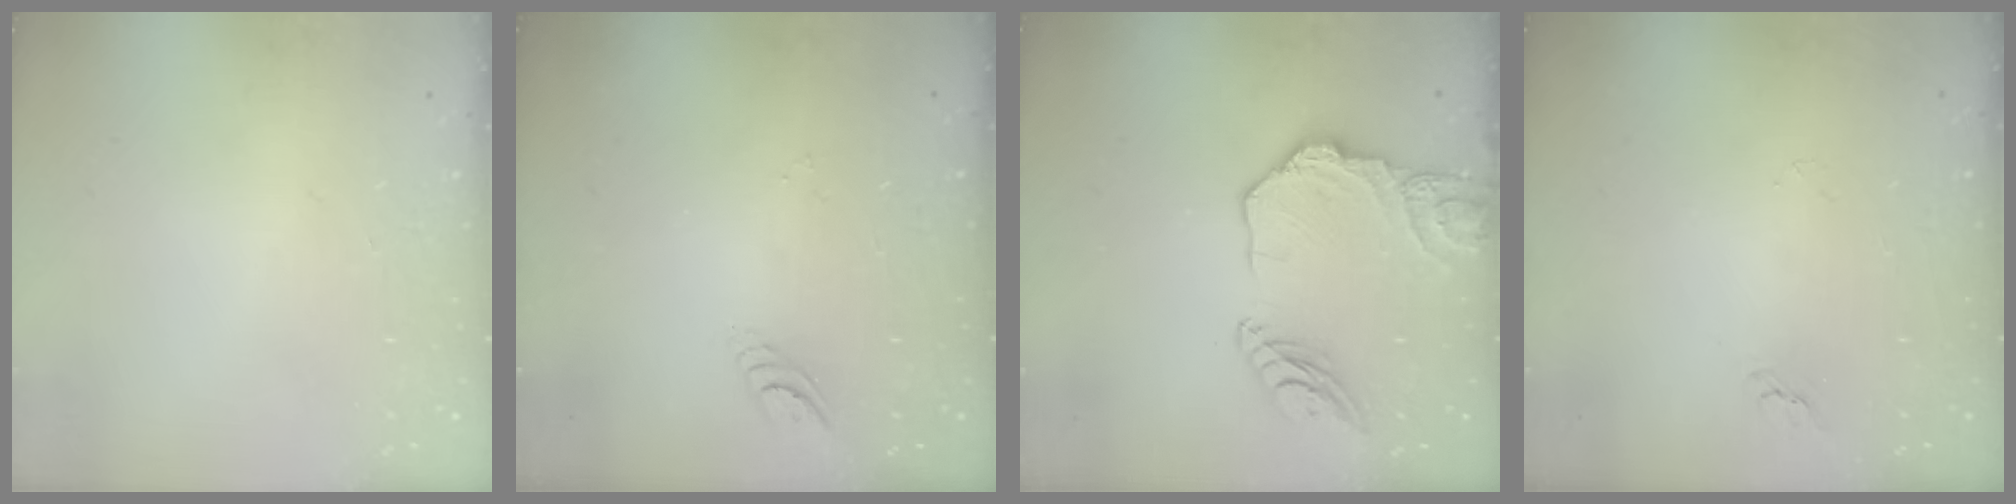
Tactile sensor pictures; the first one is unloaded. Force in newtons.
{"total": 4.0, "press": 4.0, "slide": 0.2}
{"total": 15.3, "press": 15.2, "slide": 1.4}
{"total": 2.2, "press": 2.2, "slide": 0.2}